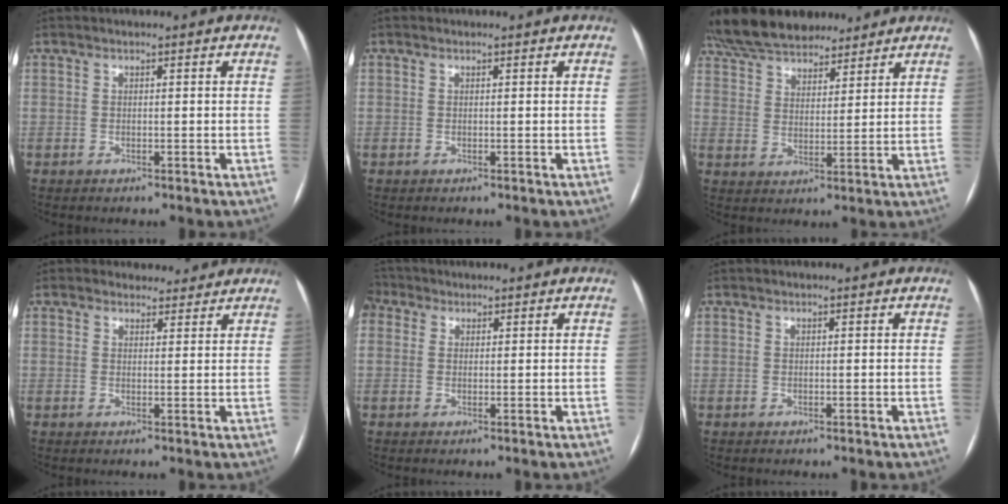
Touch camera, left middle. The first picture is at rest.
{"total": 0.0}
{"total": 17.0, "force": [14.5, 6.0, 6.5], "torque": [-0.134, 0.036, 0.238]}
{"total": 3.6, "force": [3.2, 1.6, -0.3], "torque": [0.010, 0.002, 0.034]}
{"total": 5.6, "force": [3.0, 4.2, 2.0], "torque": [-0.063, 0.034, 0.064]}
{"total": 0.0}